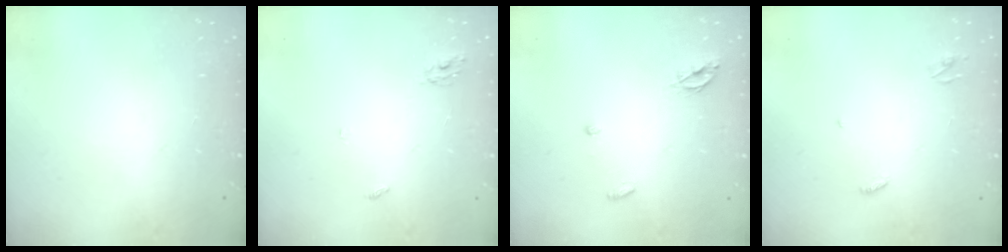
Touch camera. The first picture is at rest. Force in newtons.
{"total": 2.8, "press": 2.8, "slide": 0.2}
{"total": 5.1, "press": 5.1, "slide": 0.6}
{"total": 3.3, "press": 3.2, "slide": 0.3}